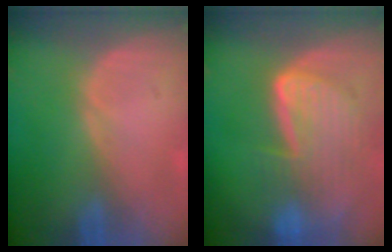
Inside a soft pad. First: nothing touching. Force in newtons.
{"total": 9.2, "press": 8.0, "slide": 4.7}